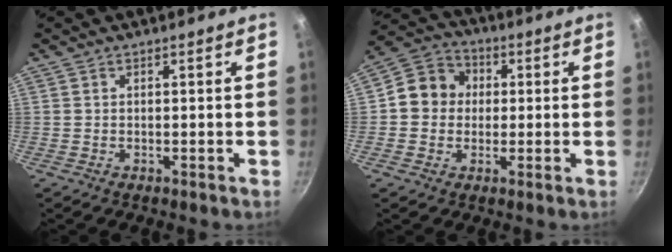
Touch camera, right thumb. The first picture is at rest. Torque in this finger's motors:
{"motor_torque": [-0.08, 0.50, 0.17, -0.54, -0.02]}